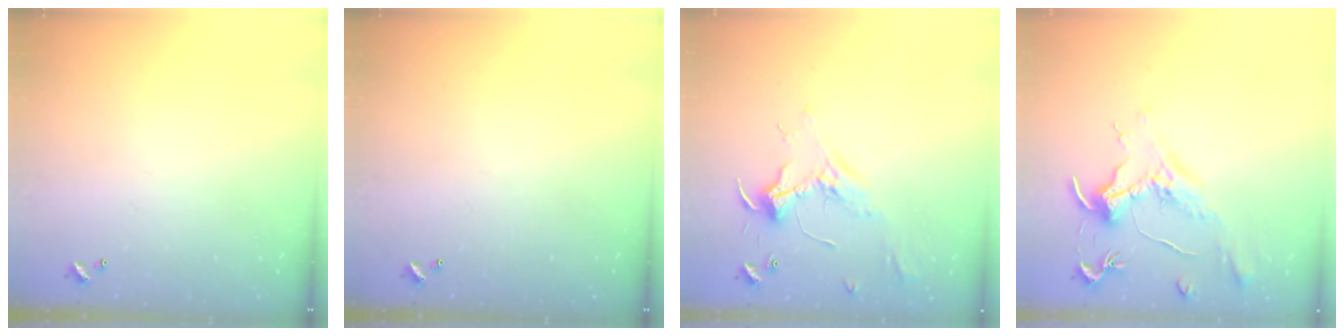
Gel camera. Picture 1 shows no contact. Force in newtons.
{"total": 0.0}
{"total": 2.3, "press": 2.2, "slide": 0.7}
{"total": 1.5, "press": 1.3, "slide": 0.8}